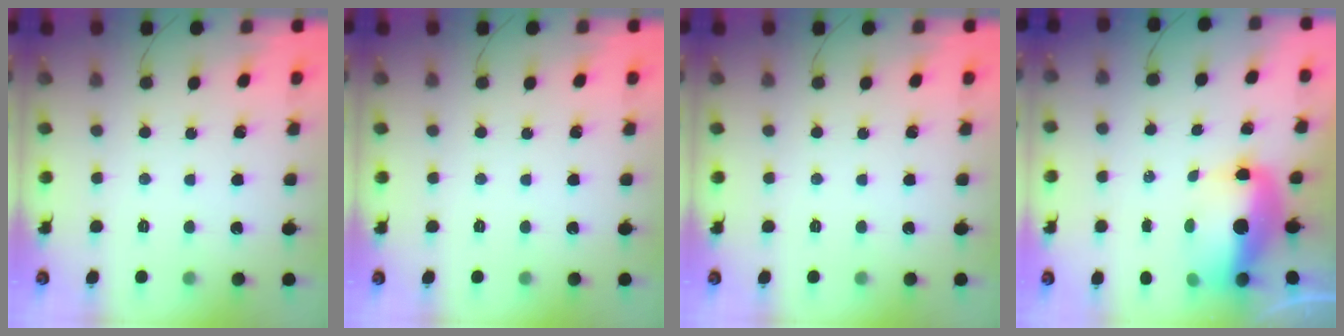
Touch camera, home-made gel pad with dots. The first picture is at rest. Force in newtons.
{"total": 0.0}
{"total": 0.0}
{"total": 10.5, "press": 10.2, "slide": 2.5}